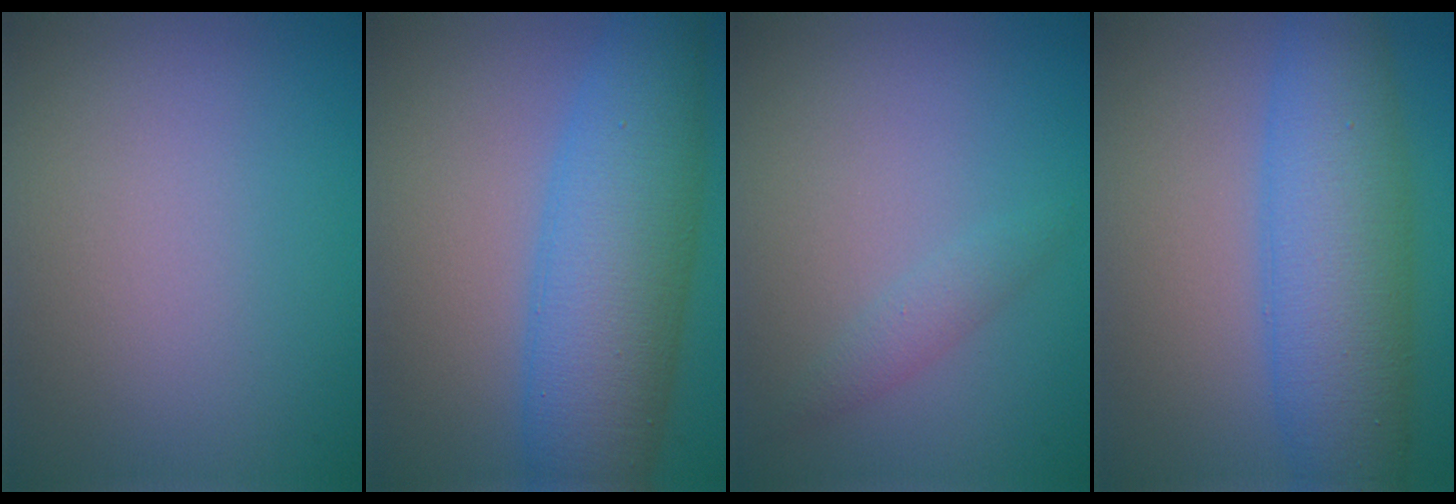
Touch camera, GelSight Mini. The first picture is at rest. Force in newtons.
{"total": 8.9, "press": 8.9, "slide": 0.0}
{"total": 1.3, "press": 1.3, "slide": 0.0}
{"total": 8.0, "press": 8.0, "slide": 0.2}